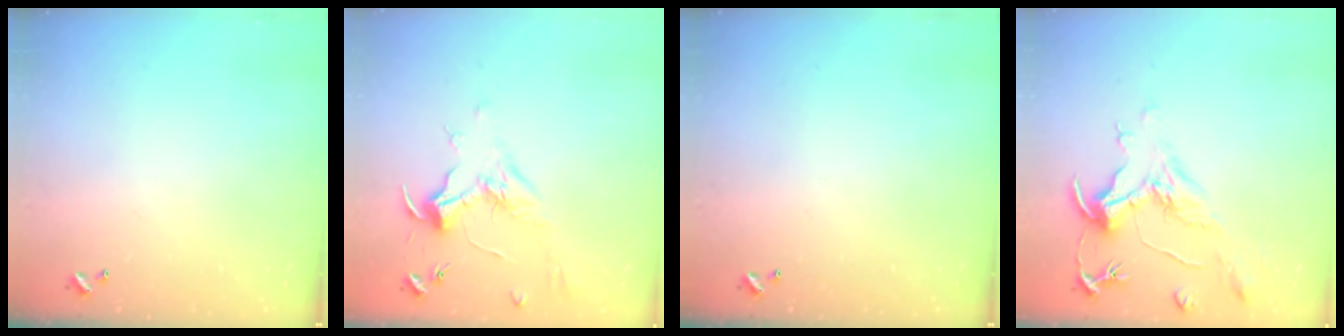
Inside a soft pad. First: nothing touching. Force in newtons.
{"total": 1.9, "press": 1.7, "slide": 0.7}
{"total": 0.0}
{"total": 2.2, "press": 1.7, "slide": 1.3}